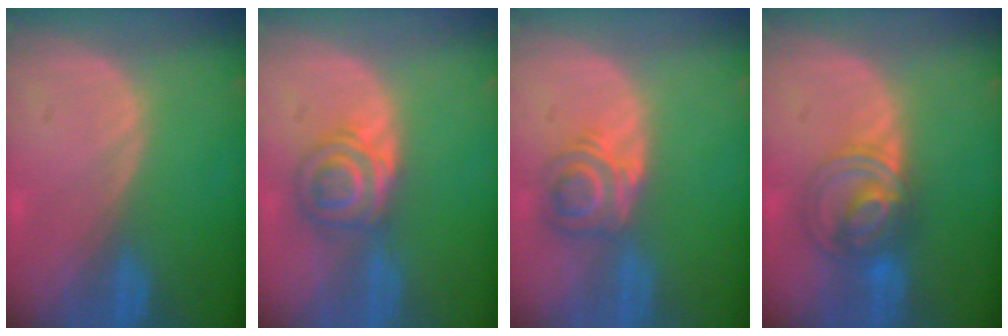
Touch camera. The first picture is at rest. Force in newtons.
{"total": 6.0, "press": 5.6, "slide": 2.2}
{"total": 5.8, "press": 4.9, "slide": 3.0}
{"total": 6.7, "press": 6.4, "slide": 2.0}